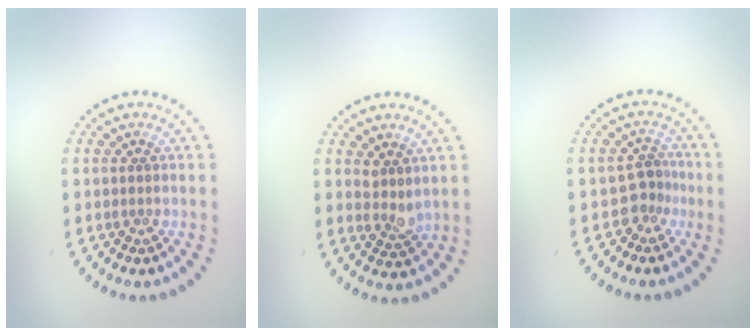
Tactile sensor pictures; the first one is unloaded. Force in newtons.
{"total": 1.9, "press": 1.5, "slide": 1.1}
{"total": 2.1, "press": 1.5, "slide": 1.5}